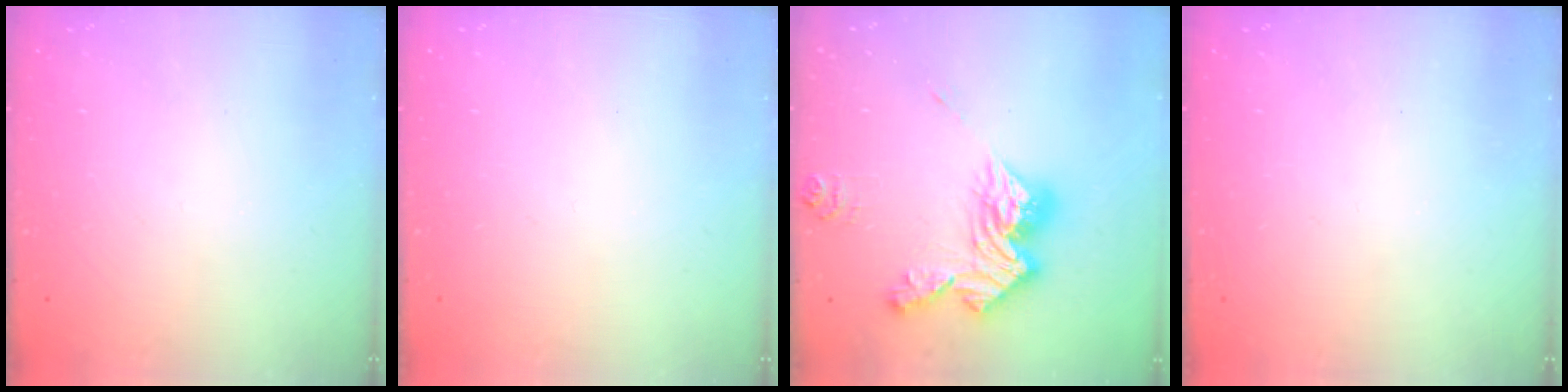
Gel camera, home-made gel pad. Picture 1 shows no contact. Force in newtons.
{"total": 0.0}
{"total": 15.1, "press": 15.0, "slide": 1.5}
{"total": 0.0}